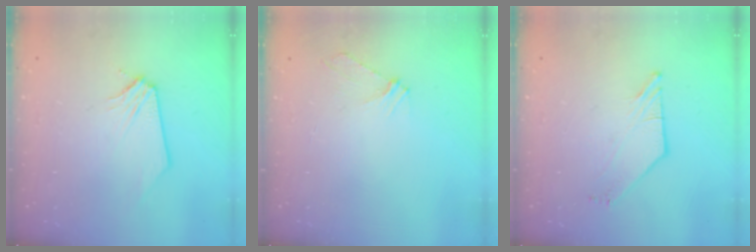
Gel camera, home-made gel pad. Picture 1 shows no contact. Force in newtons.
{"total": 3.7, "press": 3.7, "slide": 0.3}
{"total": 3.4, "press": 3.4, "slide": 0.3}